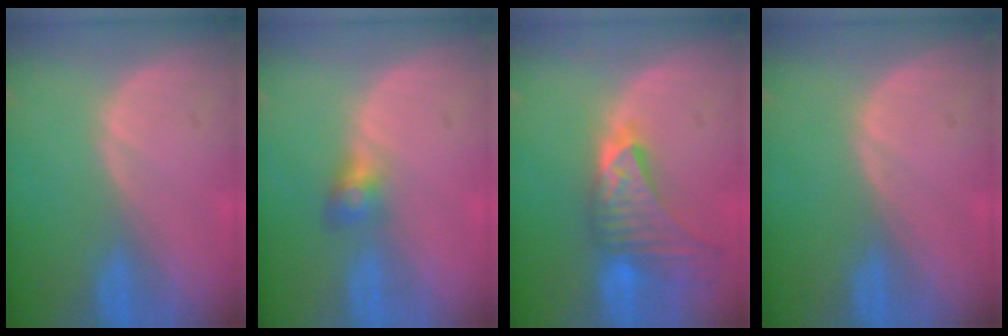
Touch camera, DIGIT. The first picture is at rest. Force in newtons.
{"total": 2.8, "press": 2.6, "slide": 0.9}
{"total": 9.1, "press": 8.2, "slide": 3.8}
{"total": 0.0}